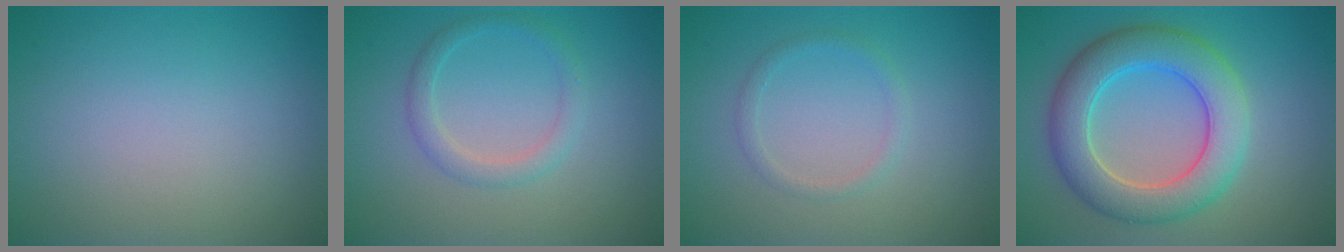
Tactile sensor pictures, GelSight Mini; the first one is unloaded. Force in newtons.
{"total": 2.0, "press": 2.0, "slide": 0.1}
{"total": 1.2, "press": 1.2, "slide": 0.1}
{"total": 7.1, "press": 7.1, "slide": 0.3}